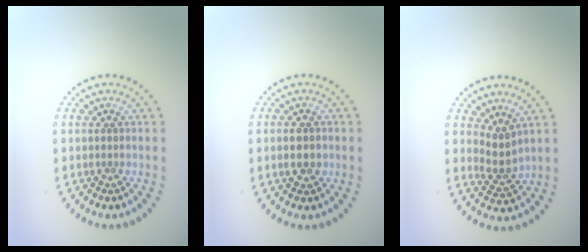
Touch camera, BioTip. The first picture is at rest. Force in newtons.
{"total": 2.6, "press": 2.6, "slide": 0.1}
{"total": 2.2, "press": 1.6, "slide": 1.5}